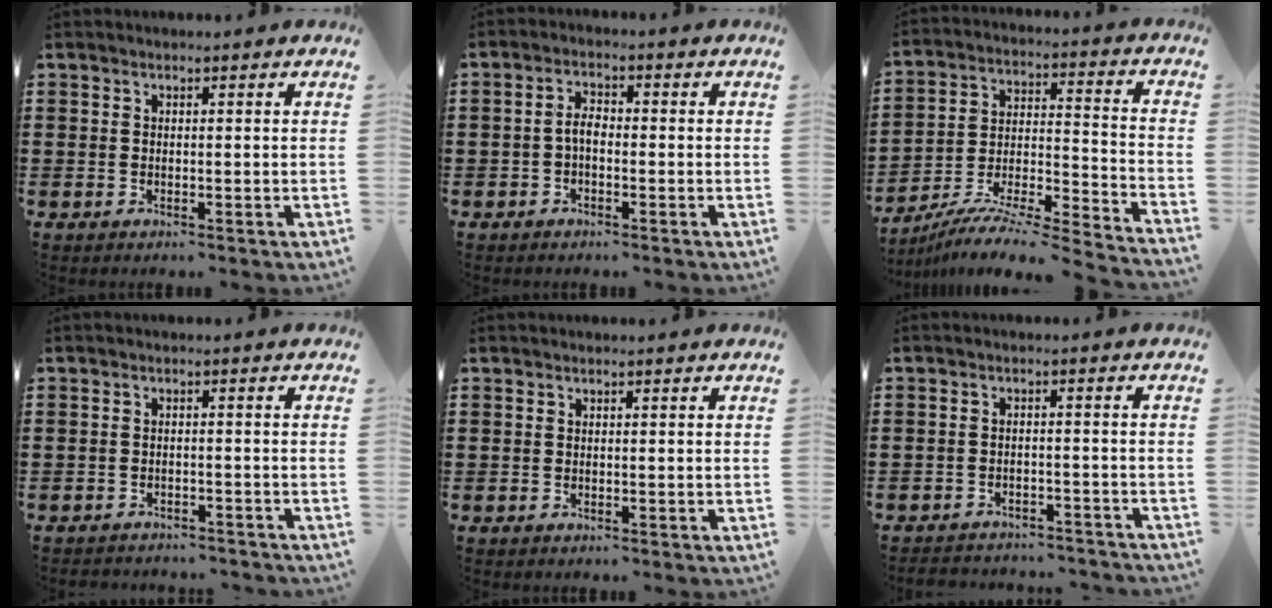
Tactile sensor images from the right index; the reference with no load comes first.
{"total": 2.6, "force": [-0.7, 1.1, 2.2], "torque": [-0.049, 0.002, -0.018]}
{"total": 8.0, "force": [-7.4, 0.0, 3.1], "torque": [-0.049, 0.001, -0.152]}
{"total": 1.8, "force": [-1.8, 0.2, -0.1], "torque": [-0.006, 0.001, -0.040]}
{"total": 0.0}
{"total": 2.7, "force": [-2.7, 0.3, 0.0], "torque": [-0.007, -0.001, -0.057]}